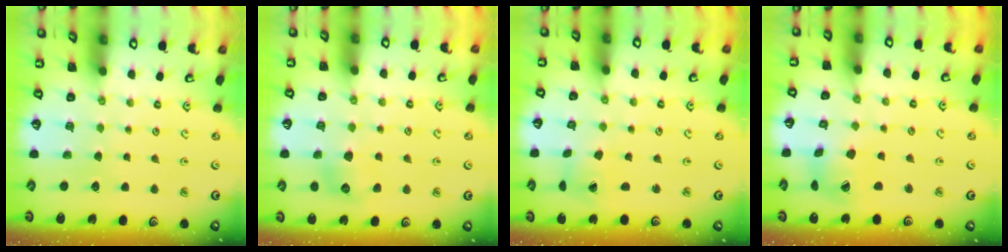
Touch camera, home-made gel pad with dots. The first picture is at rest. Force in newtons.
{"total": 6.5, "press": 6.4, "slide": 0.6}
{"total": 2.4, "press": 2.4, "slide": 0.3}
{"total": 9.2, "press": 9.1, "slide": 1.2}